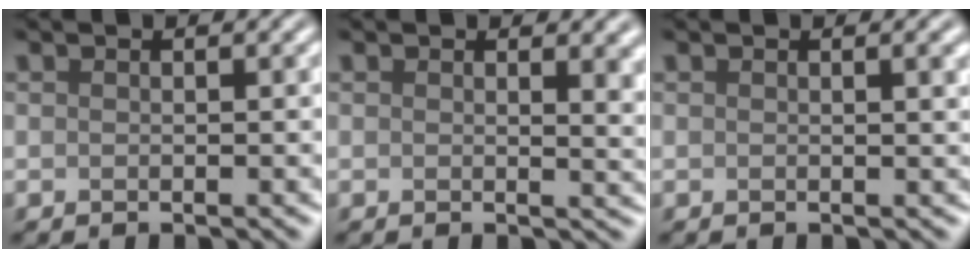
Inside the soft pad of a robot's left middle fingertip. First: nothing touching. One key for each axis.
{"total": 3.1, "fx": 1.2, "fy": 1.4, "fz": 2.5, "tx": -0.021, "ty": -0.002, "tz": 0.017}
{"total": 1.1, "fx": 0.5, "fy": 0.1, "fz": 1.0, "tx": -0.012, "ty": -0.001, "tz": 0.008}